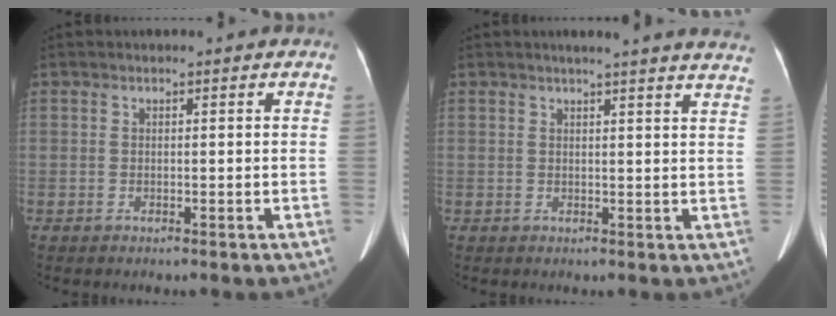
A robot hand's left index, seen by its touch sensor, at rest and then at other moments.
{"total": 15.5, "force": [14.1, 0.4, 6.3], "torque": [-0.077, -0.018, 0.153]}